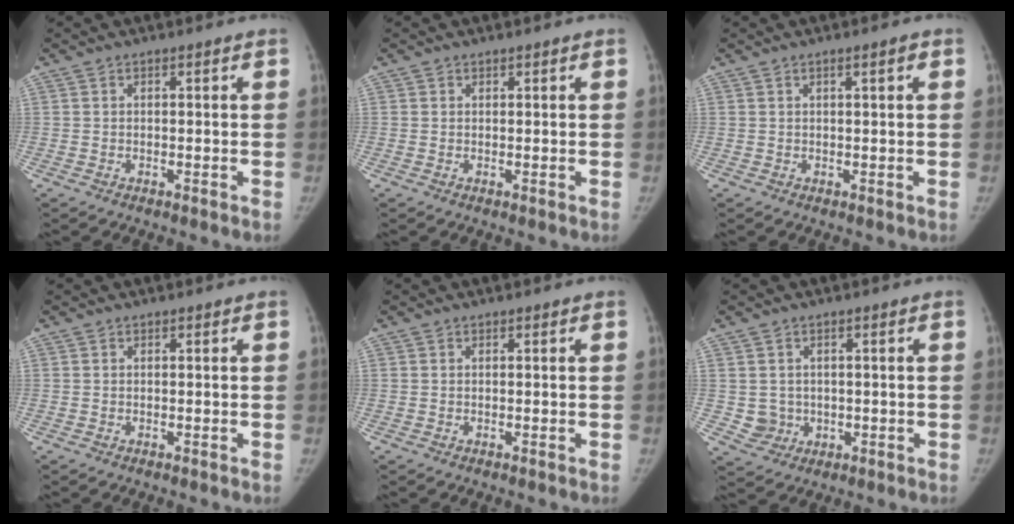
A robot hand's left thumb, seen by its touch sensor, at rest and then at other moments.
{"total": 0.0}
{"total": 1.3, "force": [0.6, 0.1, 1.2], "torque": [-0.020, 0.001, 0.008]}
{"total": 0.0}
{"total": 0.0}
{"total": 4.1, "force": [0.2, 3.9, 1.2], "torque": [-0.001, -0.001, 0.014]}